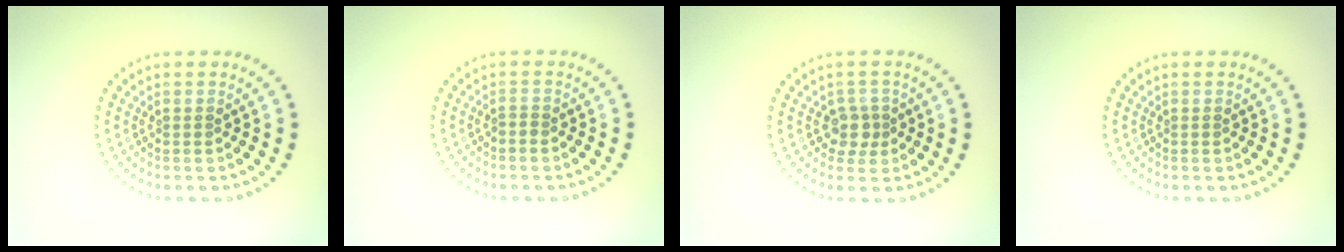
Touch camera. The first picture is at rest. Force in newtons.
{"total": 0.5, "press": 0.2, "slide": 0.5}
{"total": 2.0, "press": 1.6, "slide": 1.1}
{"total": 0.0}